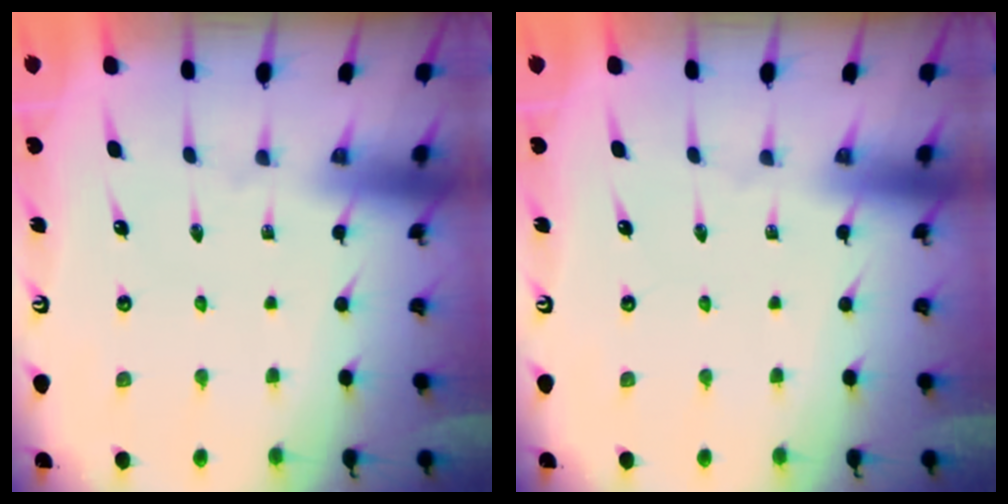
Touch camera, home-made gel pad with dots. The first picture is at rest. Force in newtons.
{"total": 0.0}